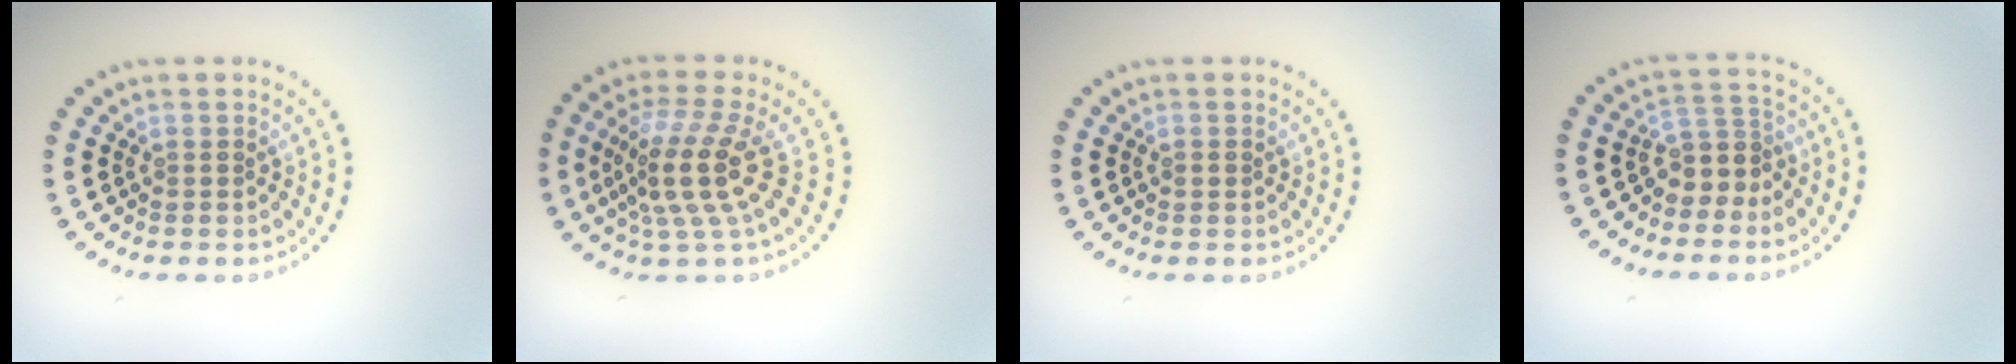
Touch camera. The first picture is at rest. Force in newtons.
{"total": 4.8, "press": 3.5, "slide": 3.3}
{"total": 0.5, "press": 0.5, "slide": 0.1}
{"total": 2.7, "press": 2.0, "slide": 1.8}